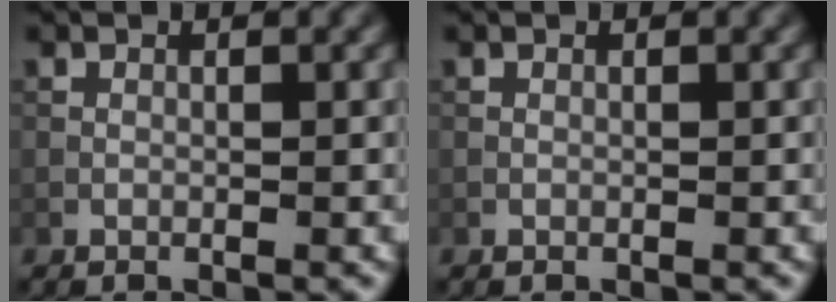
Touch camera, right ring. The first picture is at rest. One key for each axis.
{"total": 0.0}